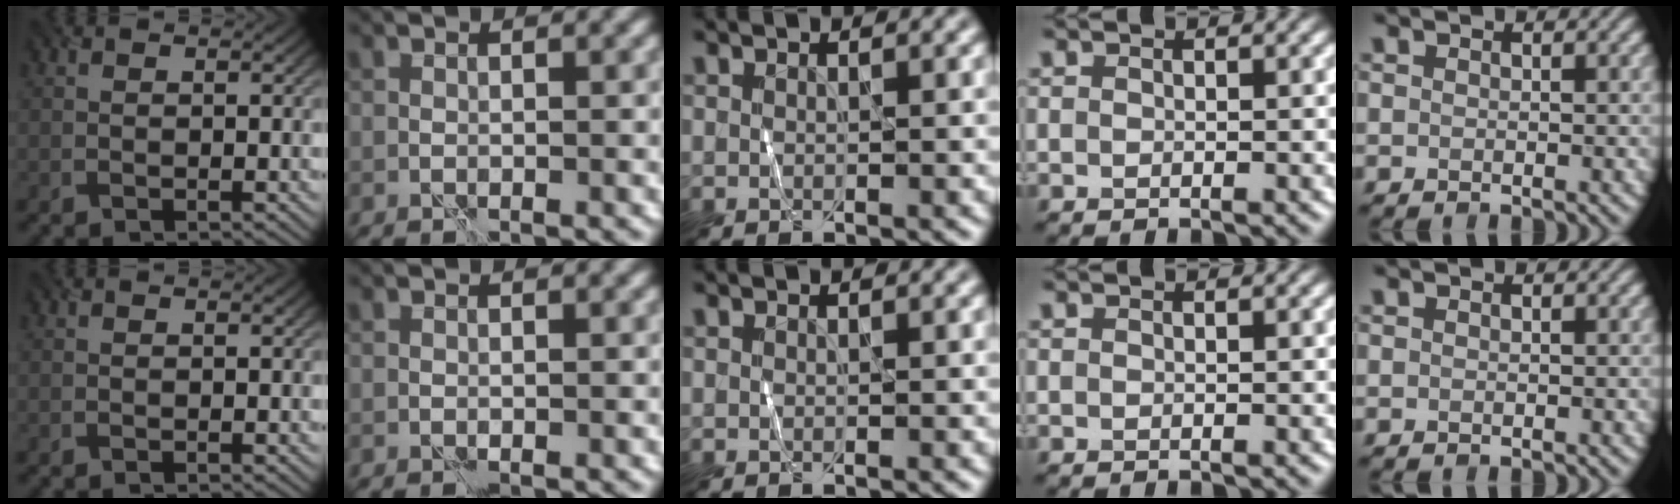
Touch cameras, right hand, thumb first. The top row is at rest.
{}